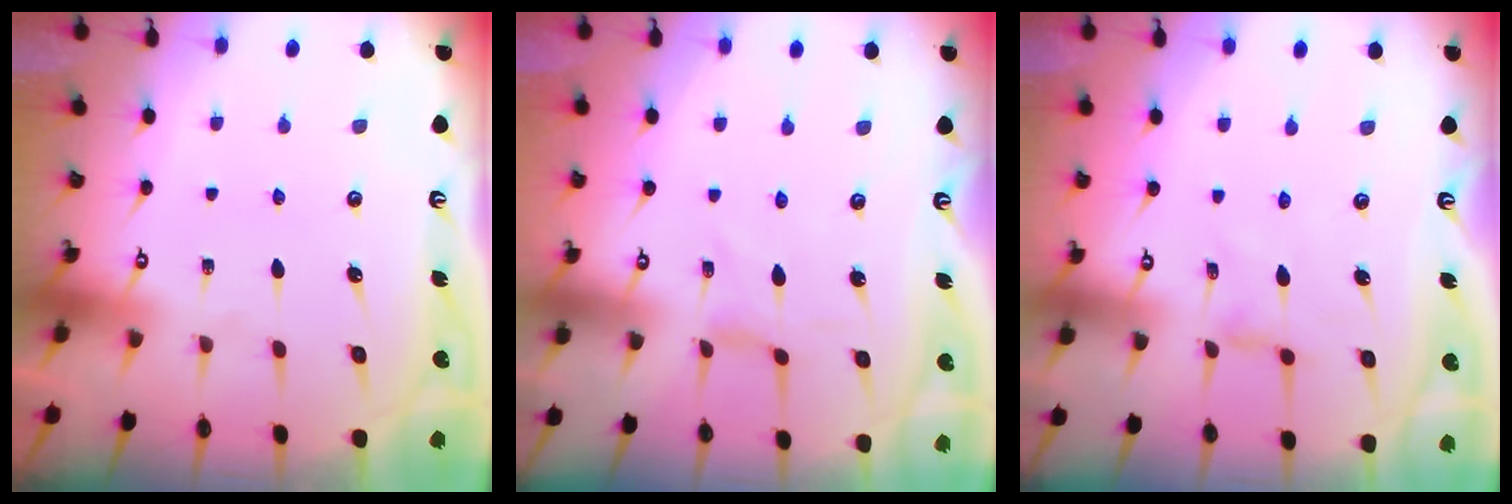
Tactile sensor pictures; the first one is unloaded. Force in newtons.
{"total": 0.0}
{"total": 1.5, "press": 1.4, "slide": 0.3}